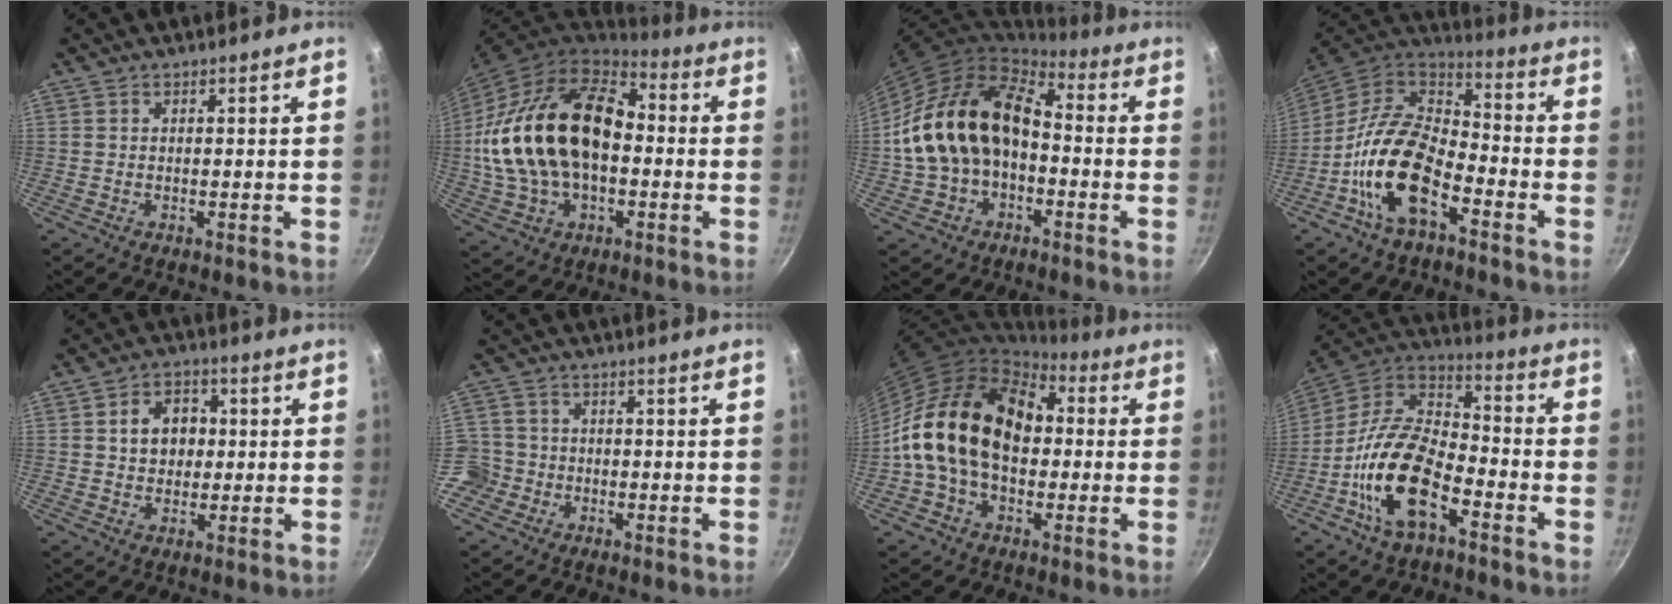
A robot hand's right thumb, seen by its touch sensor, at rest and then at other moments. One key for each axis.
{"total": 25.7, "fx": 0.1, "fy": 16.4, "fz": 19.8, "tx": -0.366, "ty": 0.040, "tz": 0.000}
{"total": 18.7, "fx": -1.2, "fy": 12.9, "fz": 13.5, "tx": -0.232, "ty": 0.052, "tz": -0.023}
{"total": 17.8, "fx": -7.1, "fy": 9.3, "fz": 13.4, "tx": -0.235, "ty": 0.052, "tz": -0.151}
{"total": 7.5, "fx": 1.1, "fy": 6.0, "fz": 4.4, "tx": -0.042, "ty": 0.008, "tz": 0.012}
{"total": 6.5, "fx": -2.5, "fy": 5.9, "fz": 1.2, "tx": -0.007, "ty": 0.030, "tz": -0.052}
{"total": 19.9, "fx": 0.7, "fy": 13.9, "fz": 14.2, "tx": -0.221, "ty": 0.040, "tz": 0.002}
{"total": 18.3, "fx": -7.6, "fy": 9.2, "fz": 13.9, "tx": -0.245, "ty": 0.054, "tz": -0.162}